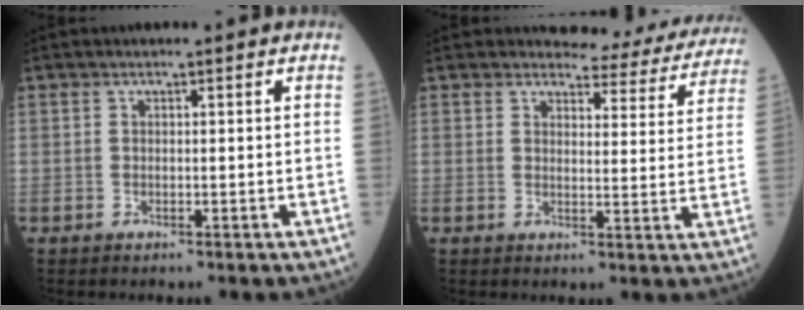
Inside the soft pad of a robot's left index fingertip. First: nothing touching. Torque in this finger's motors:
{"motor_torque": [-0.62, -0.66, -0.20, -0.02]}